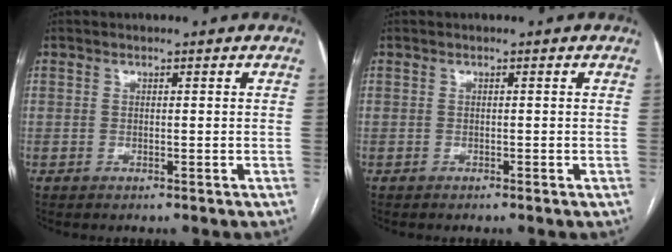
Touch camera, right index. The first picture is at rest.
{"total": 0.0}